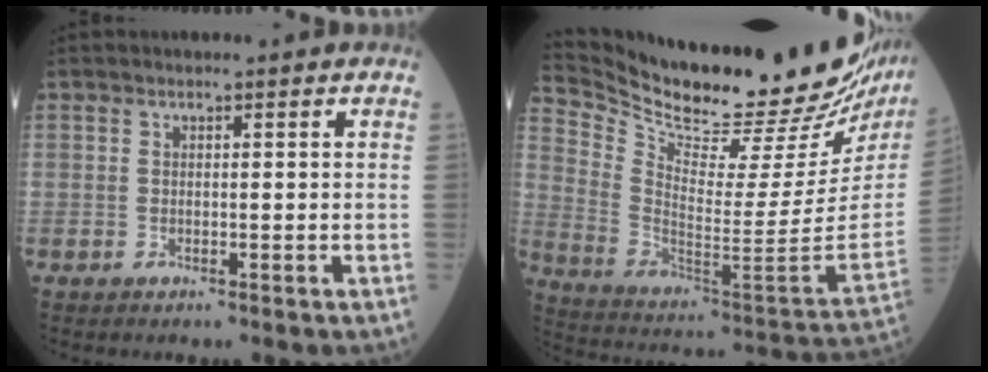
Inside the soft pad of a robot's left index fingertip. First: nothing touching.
{"total": 30.3, "force": [27.0, 3.3, 13.2], "torque": [-0.232, -0.102, 0.385]}